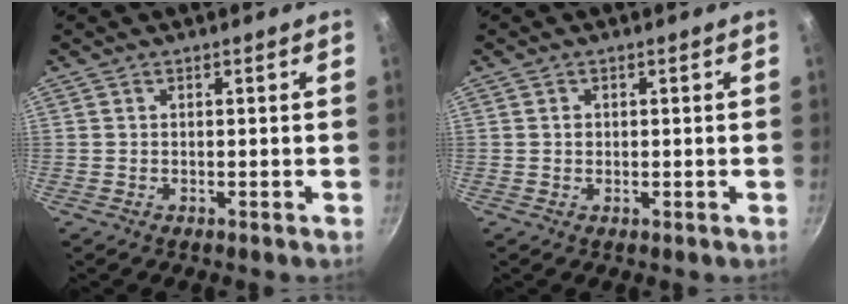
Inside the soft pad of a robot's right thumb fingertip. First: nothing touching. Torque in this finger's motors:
{"motor_torque": [0.21, 0.06, 0.38, -0.15, 0.03]}